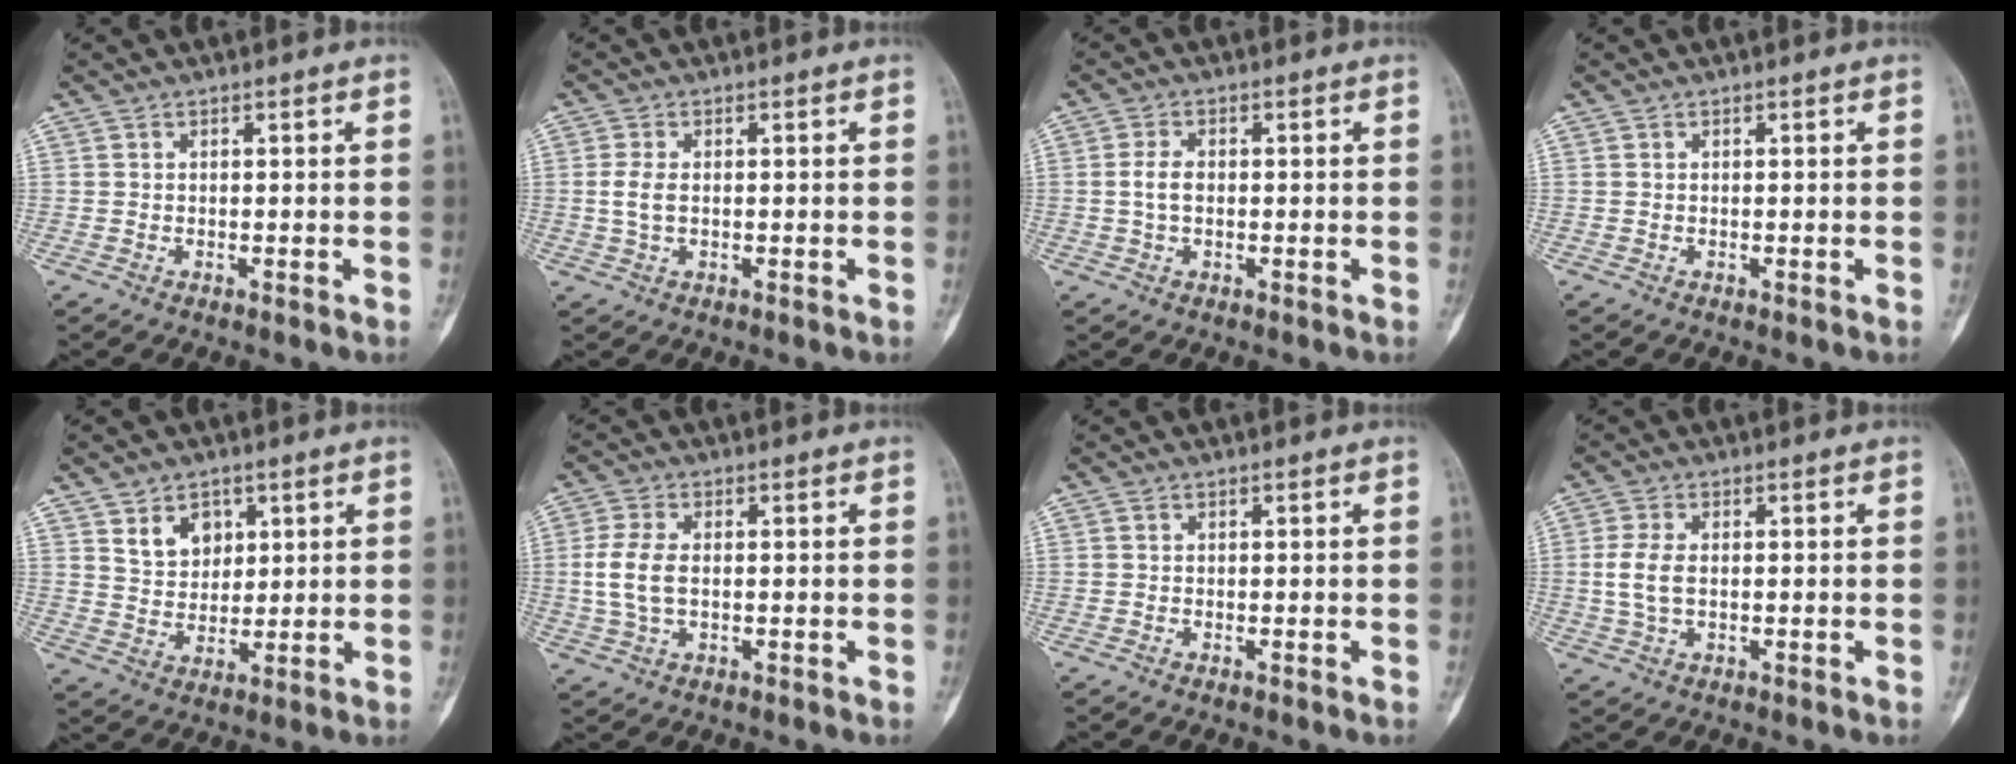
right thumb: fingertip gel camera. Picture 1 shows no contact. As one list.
[{"total": 3.1, "force": [0.1, 1.7, 2.6], "torque": [-0.060, 0.002, 0.000]}, {"total": 3.3, "force": [-0.1, 1.9, 2.7], "torque": [-0.053, 0.007, -0.006]}, {"total": 0.0}, {"total": 6.6, "force": [3.1, 4.9, 3.2], "torque": [-0.029, -0.022, 0.061]}, {"total": 5.7, "force": [0.0, 3.2, 4.8], "torque": [-0.111, 0.004, -0.002]}, {"total": 0.0}, {"total": 4.9, "force": [0.0, 2.7, 4.1], "torque": [-0.093, 0.003, -0.002]}]